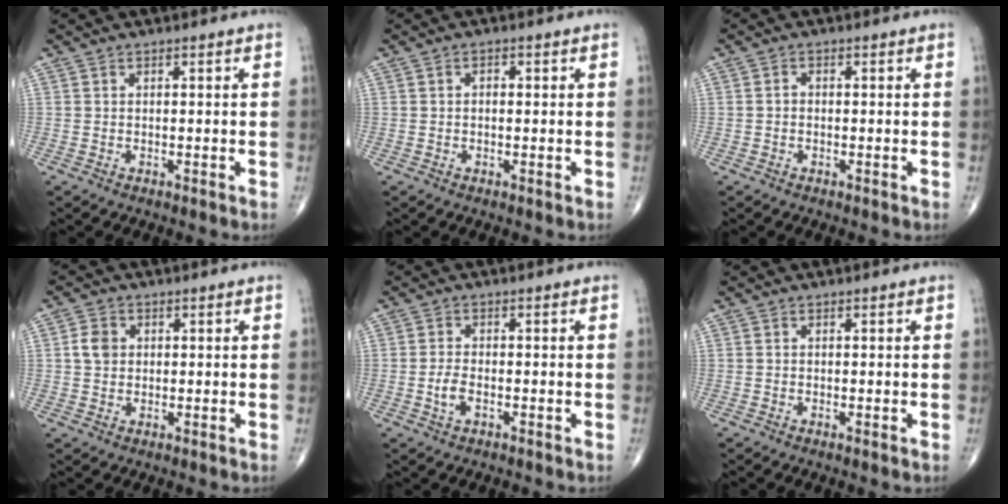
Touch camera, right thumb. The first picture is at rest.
{"total": 1.2, "force": [0.1, 0.7, 1.0], "torque": [-0.014, 0.004, -0.002]}
{"total": 1.0, "force": [-0.2, 0.8, 0.7], "torque": [-0.008, 0.002, -0.007]}
{"total": 3.6, "force": [0.5, 2.9, 2.0], "torque": [-0.030, 0.002, 0.007]}
{"total": 3.0, "force": [-1.0, 1.5, 2.4], "torque": [-0.052, 0.007, -0.018]}
{"total": 0.6, "force": [-0.1, 0.1, 0.6], "torque": [-0.014, -0.003, -0.003]}